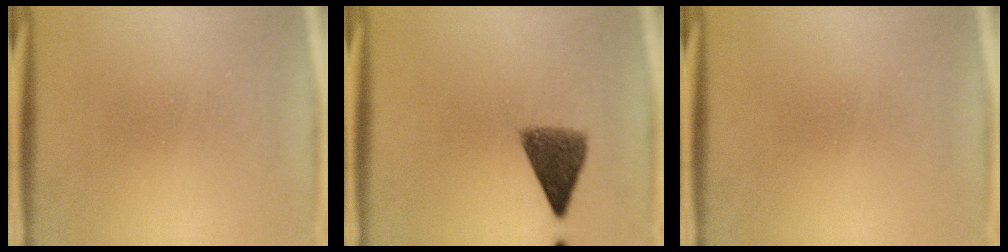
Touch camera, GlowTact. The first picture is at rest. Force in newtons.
{"total": 6.3}
{"total": 0.0}